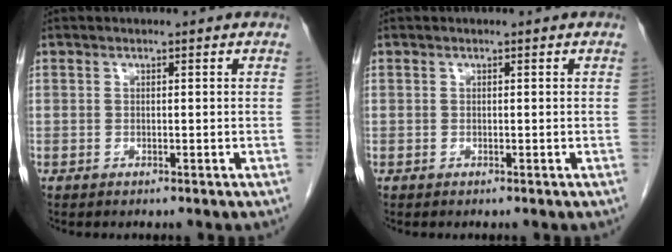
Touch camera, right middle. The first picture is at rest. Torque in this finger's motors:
{"motor_torque": [0.03, -0.31, 0.02, 0.00]}